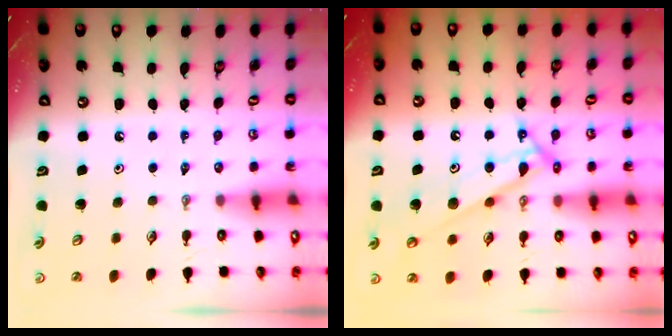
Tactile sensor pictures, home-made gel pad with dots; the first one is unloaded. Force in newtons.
{"total": 10.6, "press": 10.6, "slide": 0.3}